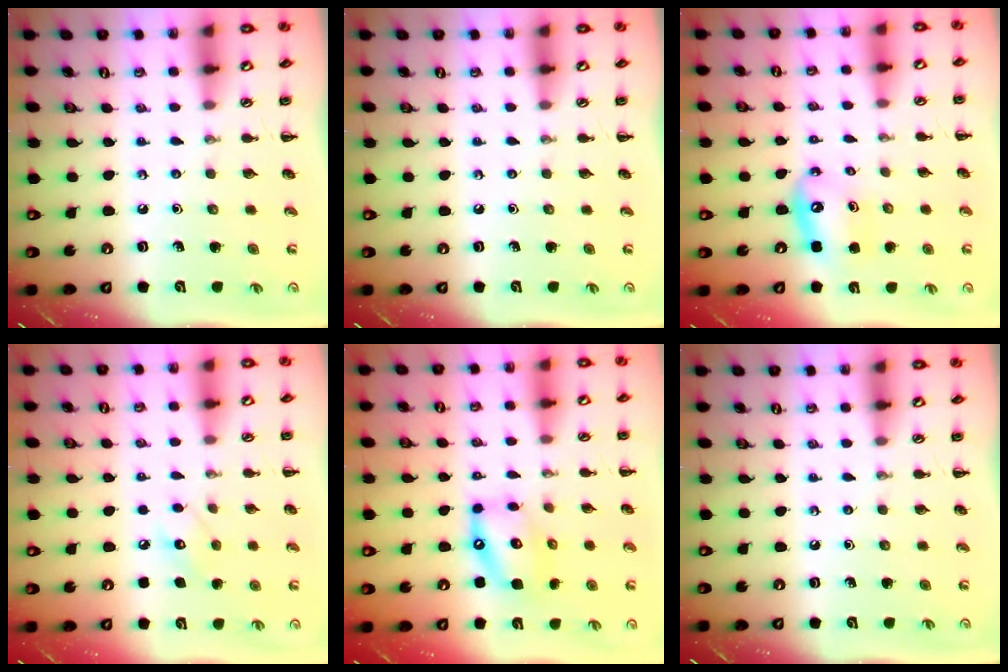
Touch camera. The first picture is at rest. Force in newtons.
{"total": 0.0}
{"total": 9.4, "press": 9.1, "slide": 2.4}
{"total": 6.5, "press": 6.3, "slide": 1.3}
{"total": 13.2, "press": 12.9, "slide": 2.9}
{"total": 0.0}